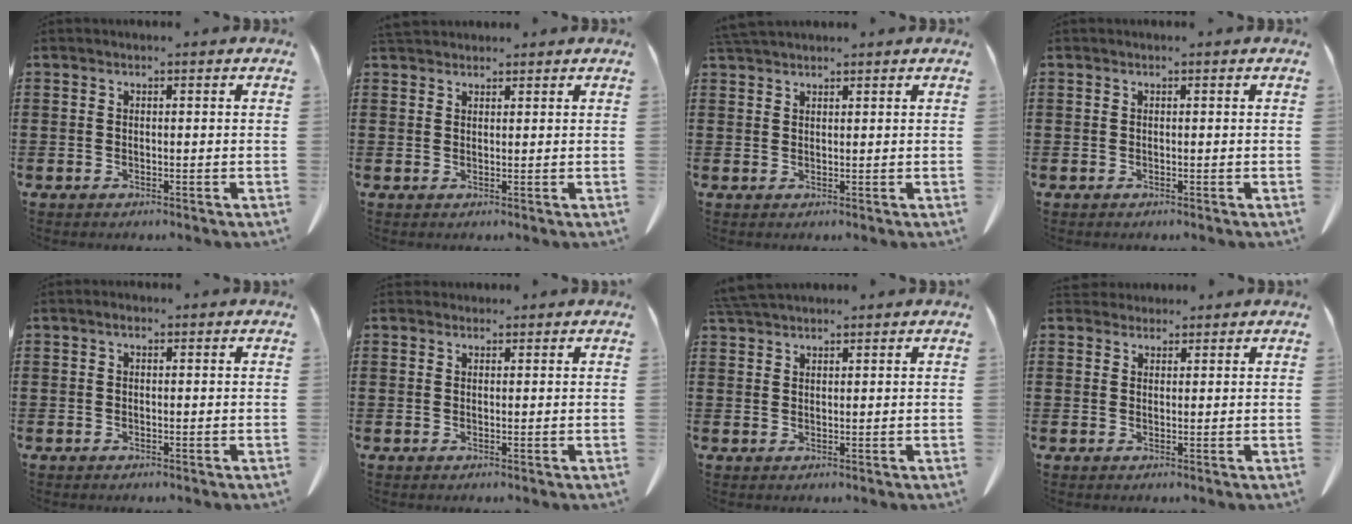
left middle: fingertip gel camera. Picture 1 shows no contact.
{"total": 1.9, "force": [1.8, 0.7, 0.4], "torque": [-0.013, 0.004, 0.035]}
{"total": 2.0, "force": [1.9, 0.2, 0.7], "torque": [-0.018, 0.002, 0.037]}
{"total": 0.0}
{"total": 0.8, "force": [0.1, 0.3, 0.7], "torque": [-0.015, 0.004, 0.001]}
{"total": 1.1, "force": [1.0, 0.4, 0.0], "torque": [0.005, -0.002, 0.018]}
{"total": 3.3, "force": [3.1, 0.4, 1.1], "torque": [-0.031, -0.002, 0.060]}
{"total": 2.2, "force": [2.1, 0.8, 0.2], "torque": [-0.009, 0.002, 0.040]}